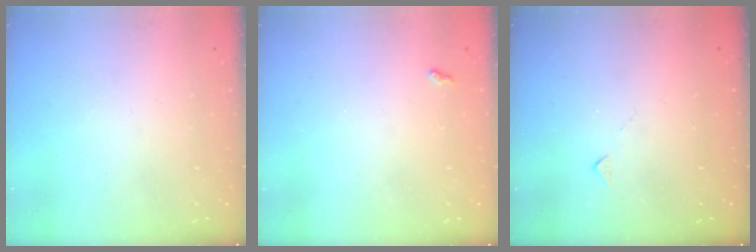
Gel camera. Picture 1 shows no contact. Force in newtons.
{"total": 3.6, "press": 3.6, "slide": 0.4}
{"total": 5.9, "press": 5.9, "slide": 0.6}